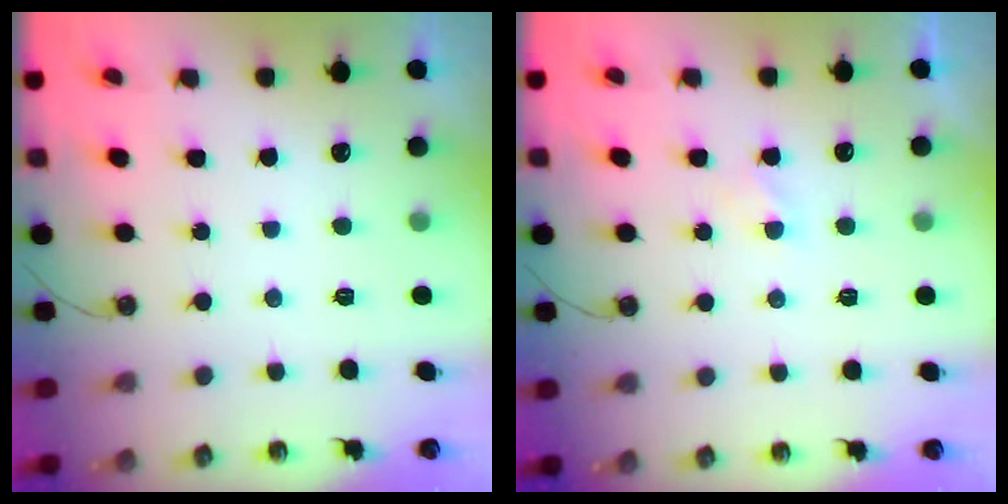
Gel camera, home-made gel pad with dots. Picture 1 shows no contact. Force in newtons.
{"total": 1.4, "press": 1.4, "slide": 0.3}